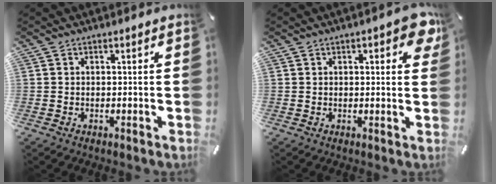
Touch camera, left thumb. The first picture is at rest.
{"total": 5.6, "force": [2.1, 2.4, 4.7], "torque": [-0.060, -0.002, 0.031]}